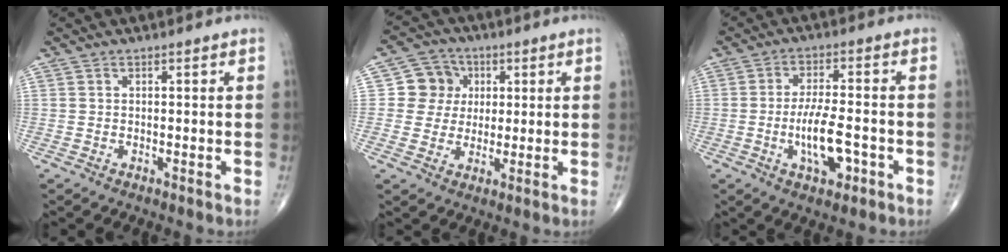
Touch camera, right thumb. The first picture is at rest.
{"total": 7.5, "force": [1.4, 7.2, 1.8], "torque": [0.013, 0.007, 0.016]}
{"total": 8.5, "force": [-2.6, 3.3, 7.4], "torque": [-0.129, 0.011, -0.043]}